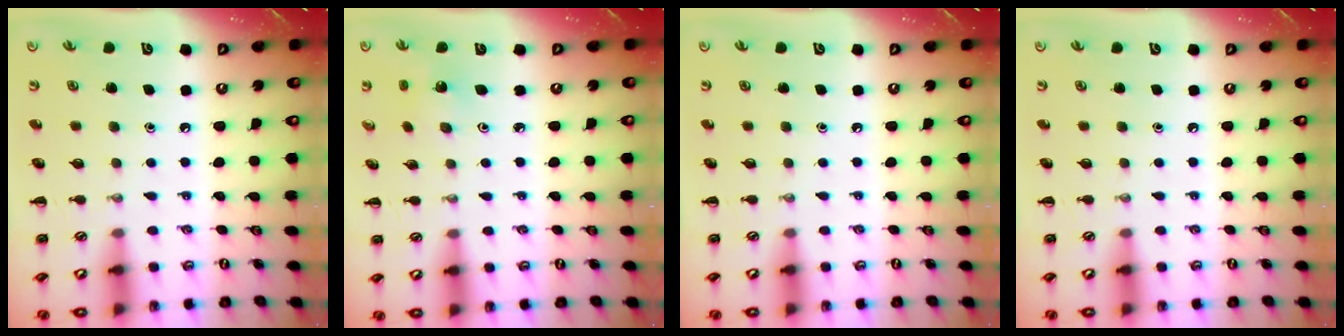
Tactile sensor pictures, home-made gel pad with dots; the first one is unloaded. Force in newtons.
{"total": 1.6, "press": 1.5, "slide": 0.7}
{"total": 0.0}
{"total": 0.0}